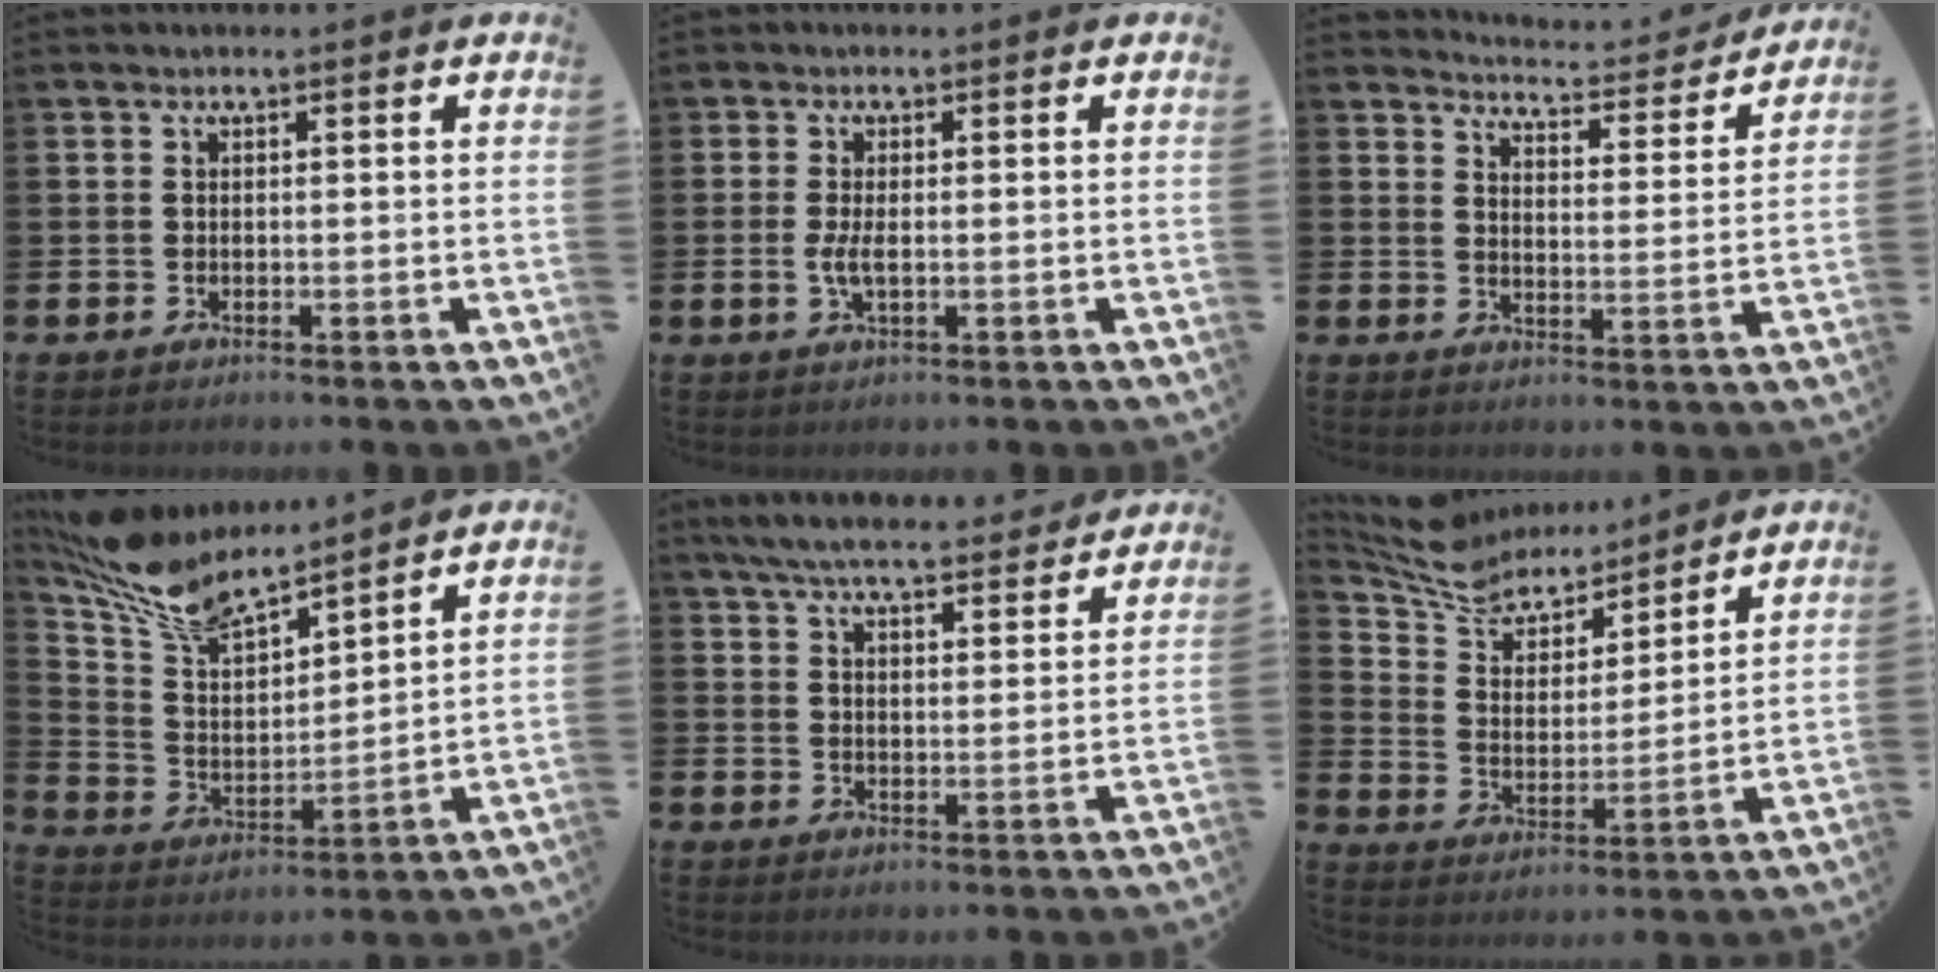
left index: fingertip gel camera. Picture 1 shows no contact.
{"total": 2.4, "force": [-0.1, 0.8, 2.2], "torque": [-0.039, -0.001, -0.003]}
{"total": 4.5, "force": [4.4, 0.3, 0.5], "torque": [-0.025, -0.038, 0.071]}
{"total": 10.1, "force": [8.9, 2.8, 3.7], "torque": [-0.112, -0.050, 0.163]}
{"total": 6.7, "force": [6.4, 1.0, 2.0], "torque": [-0.056, -0.035, 0.113]}
{"total": 9.1, "force": [8.4, 3.3, 1.2], "torque": [-0.074, -0.056, 0.155]}